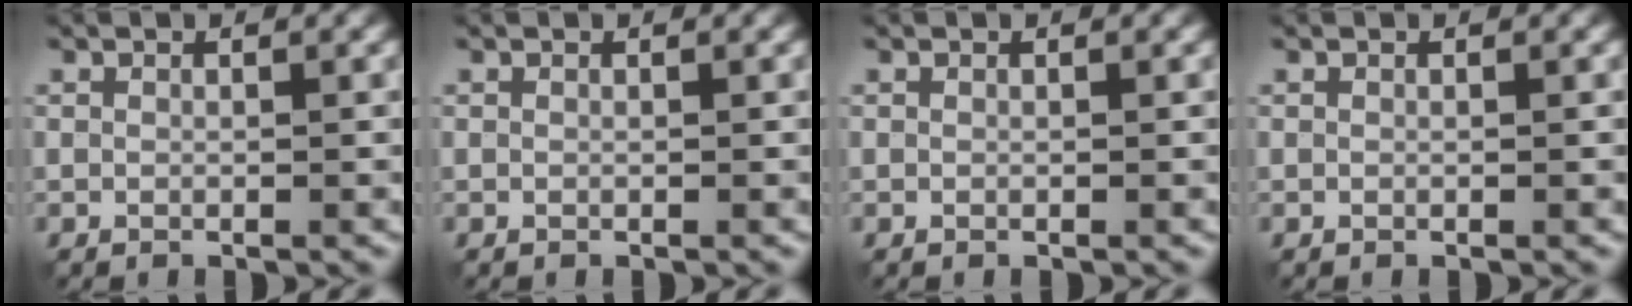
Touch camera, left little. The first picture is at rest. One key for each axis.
{"total": 0.0}
{"total": 0.0}
{"total": 0.0}